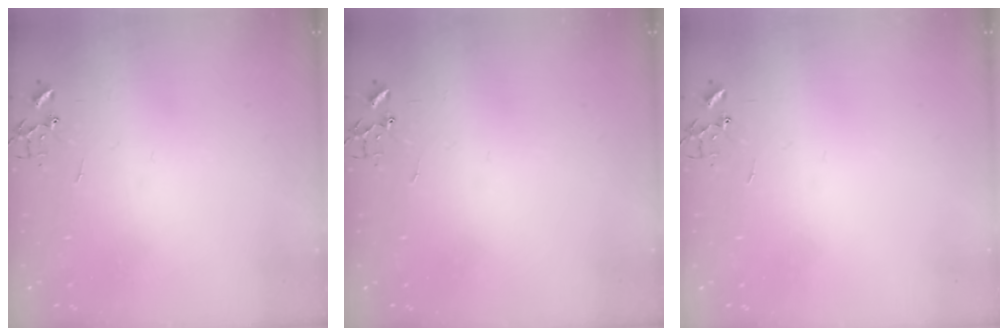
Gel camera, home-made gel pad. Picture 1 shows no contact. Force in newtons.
{"total": 0.0}
{"total": 0.0}